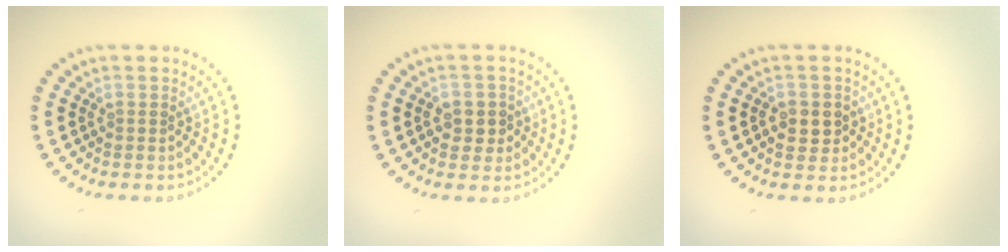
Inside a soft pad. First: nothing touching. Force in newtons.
{"total": 1.9, "press": 1.8, "slide": 0.2}
{"total": 2.4, "press": 2.4, "slide": 0.4}